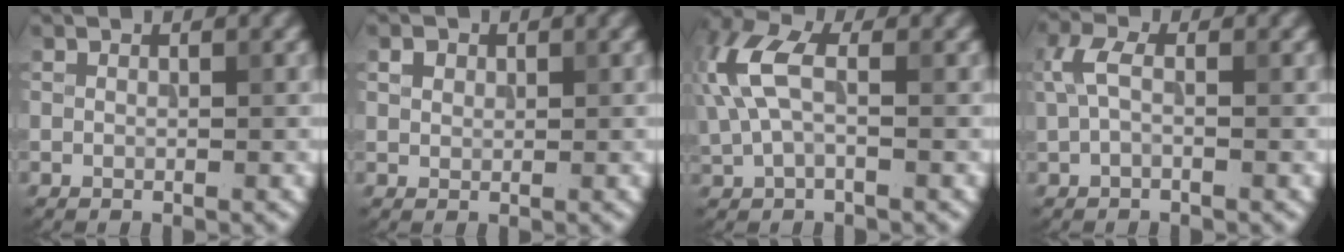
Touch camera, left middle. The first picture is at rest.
{"total": 1.1, "force": [0.5, 0.9, 0.4], "torque": [-0.006, 0.001, 0.010]}
{"total": 5.7, "force": [1.0, 3.1, 4.7], "torque": [-0.120, 0.015, 0.009]}
{"total": 2.3, "force": [0.3, 1.2, 1.9], "torque": [-0.048, 0.009, 0.000]}